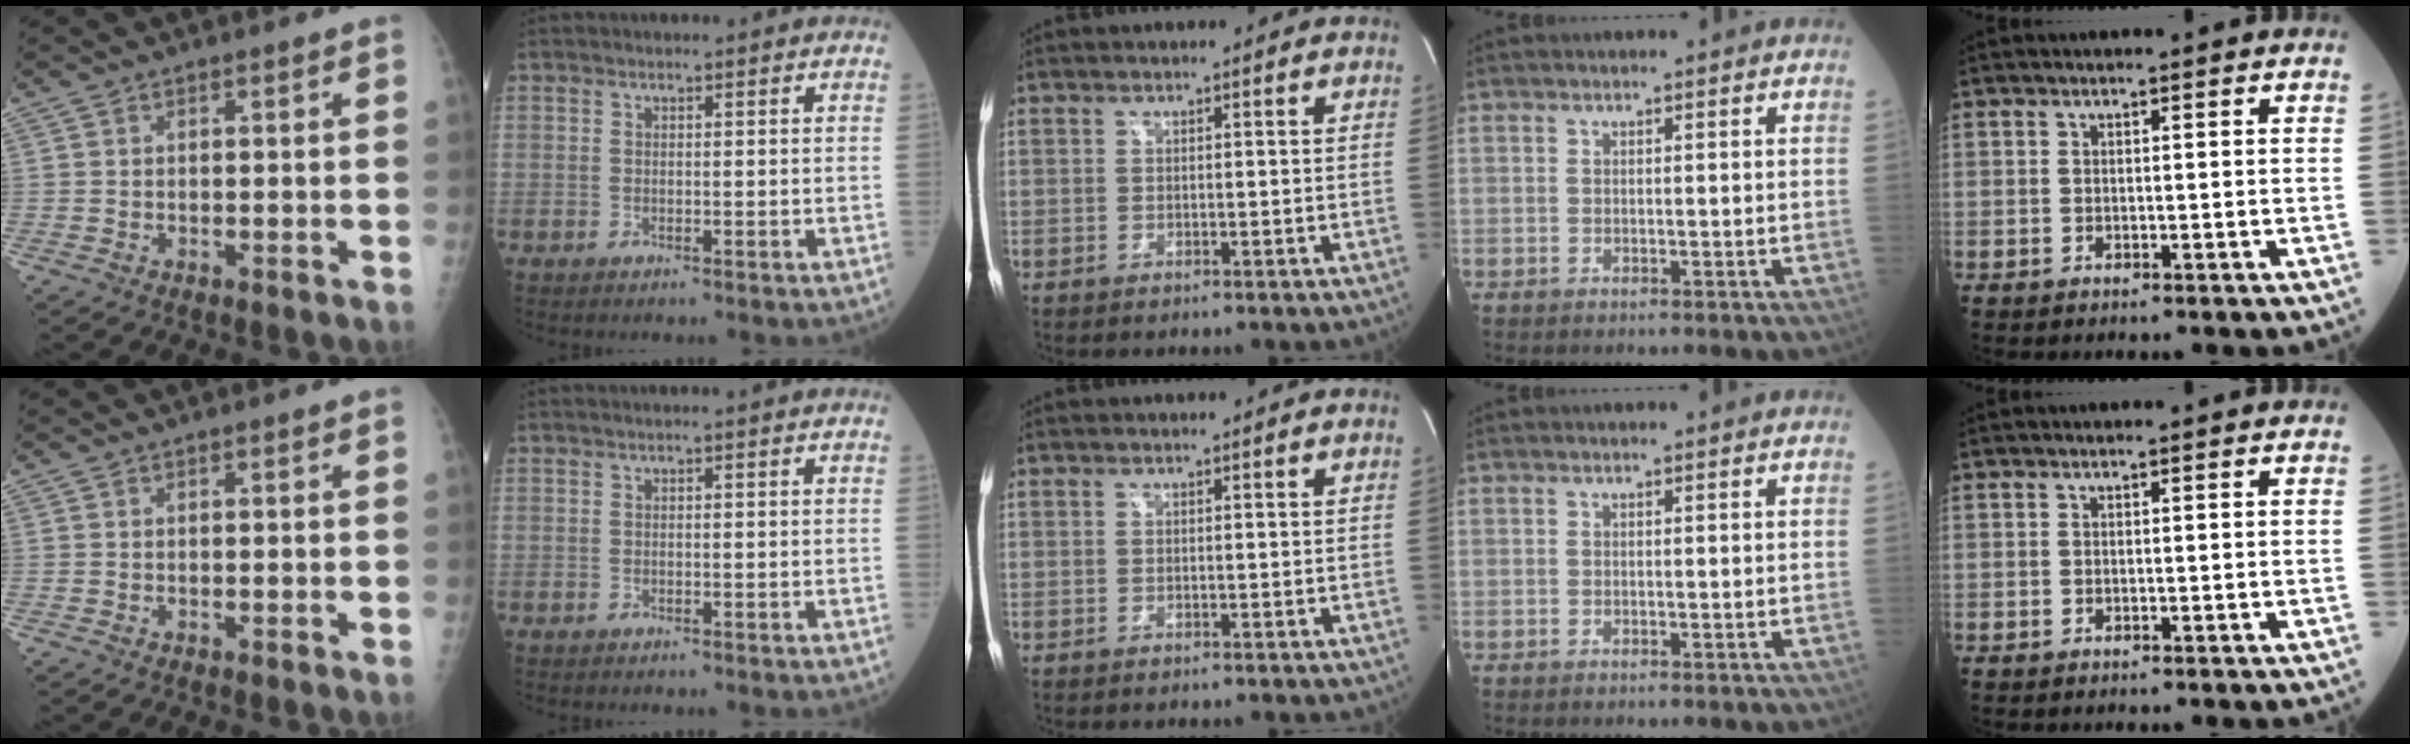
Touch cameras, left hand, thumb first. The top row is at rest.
{}